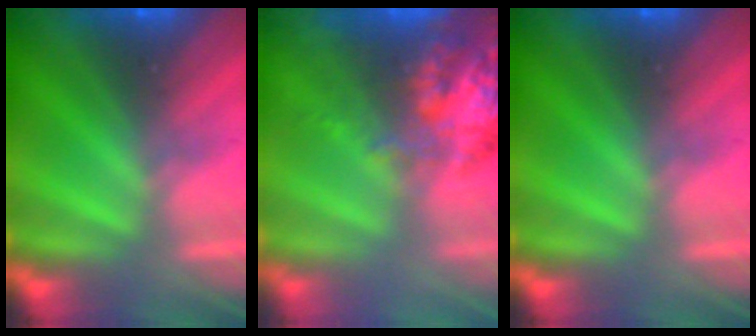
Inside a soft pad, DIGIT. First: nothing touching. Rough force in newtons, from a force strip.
{"total": 5.8}
{"total": 0.0}